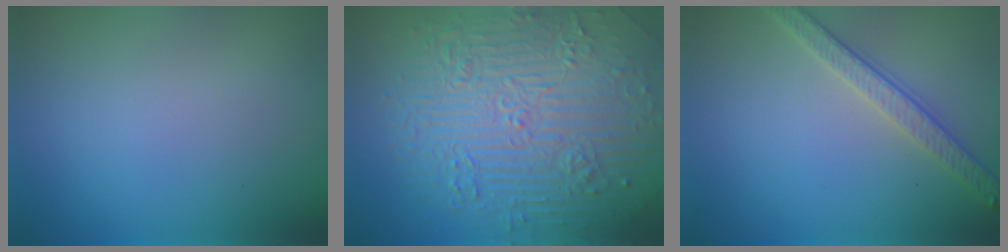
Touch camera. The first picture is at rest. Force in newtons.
{"total": 10.9, "press": 7.2, "slide": 8.3}
{"total": 2.8, "press": 2.7, "slide": 0.8}